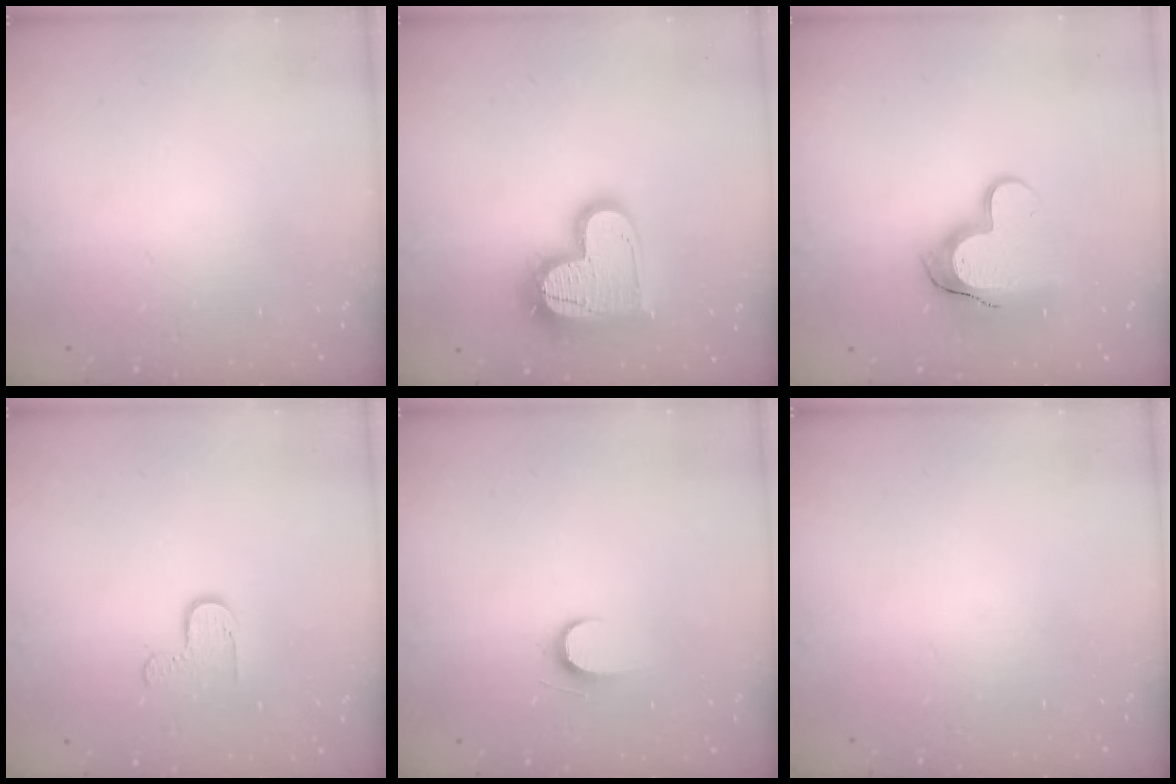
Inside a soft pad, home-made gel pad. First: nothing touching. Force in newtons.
{"total": 17.7, "press": 17.7, "slide": 1.3}
{"total": 12.4, "press": 12.3, "slide": 1.1}
{"total": 4.7, "press": 4.7, "slide": 0.4}
{"total": 6.0, "press": 6.0, "slide": 0.7}
{"total": 0.0}